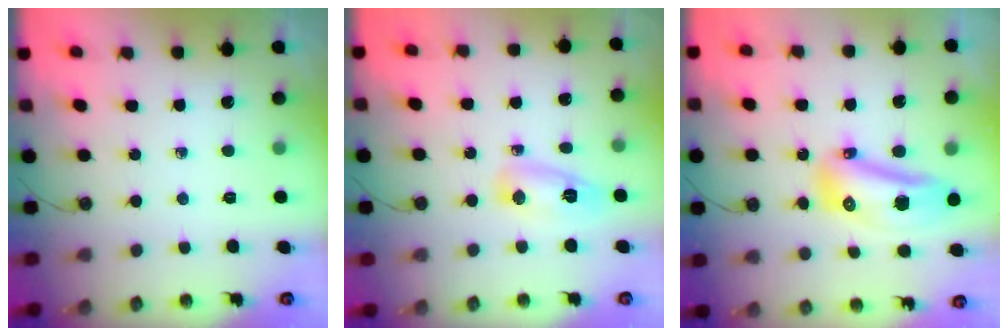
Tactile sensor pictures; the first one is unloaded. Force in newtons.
{"total": 6.7, "press": 6.6, "slide": 0.9}
{"total": 13.5, "press": 13.4, "slide": 2.3}